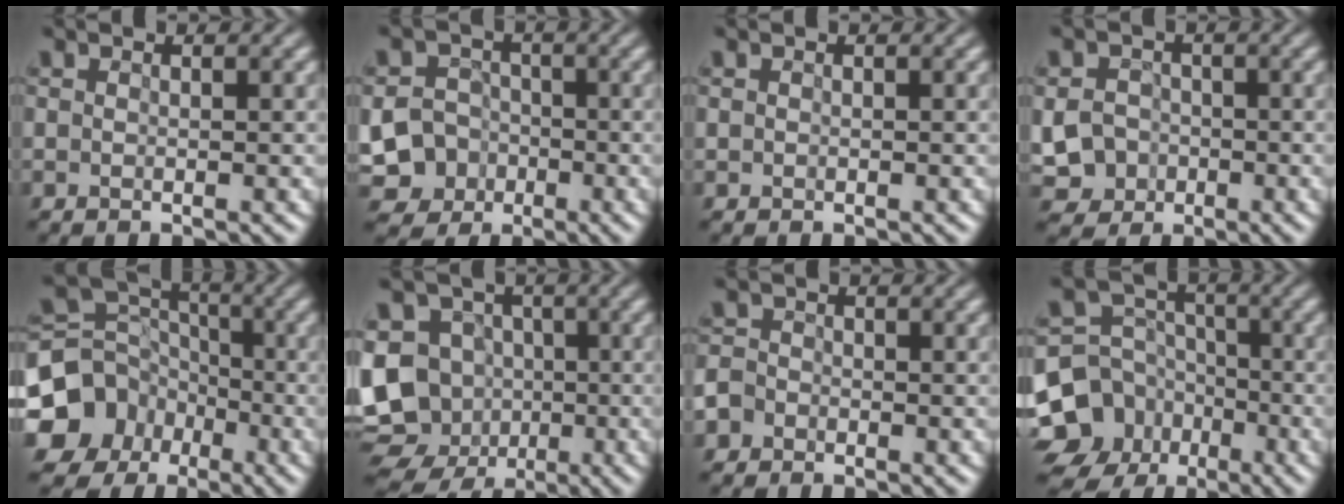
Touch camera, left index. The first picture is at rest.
{"total": 10.0, "force": [-3.7, 9.0, 2.3], "torque": [-0.076, -0.020, -0.073]}
{"total": 0.0}
{"total": 7.6, "force": [-2.9, 6.7, 1.9], "torque": [-0.050, -0.015, -0.067]}
{"total": 12.7, "force": [-6.2, 10.4, 3.9], "torque": [-0.111, -0.033, -0.114]}
{"total": 11.6, "force": [-3.2, 10.0, 4.9], "torque": [-0.111, -0.010, -0.055]}
{"total": 3.7, "force": [-2.4, 2.7, 0.7], "torque": [-0.015, -0.002, -0.049]}
{"total": 11.1, "force": [-6.2, 8.7, 2.8], "torque": [-0.091, -0.025, -0.112]}